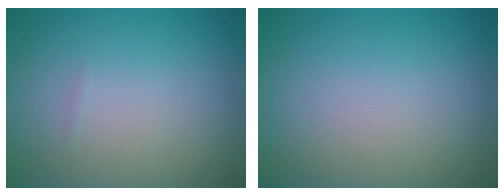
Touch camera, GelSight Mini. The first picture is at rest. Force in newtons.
{"total": 0.0}